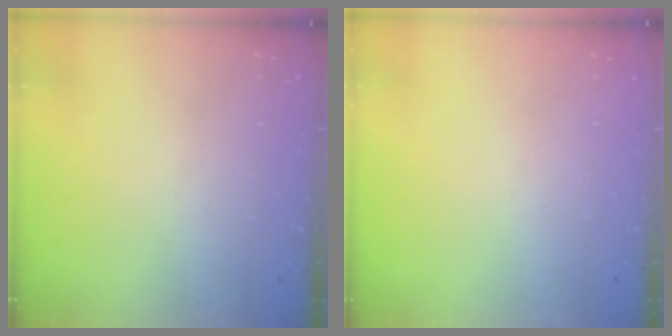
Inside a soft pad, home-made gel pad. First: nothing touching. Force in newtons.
{"total": 0.0}